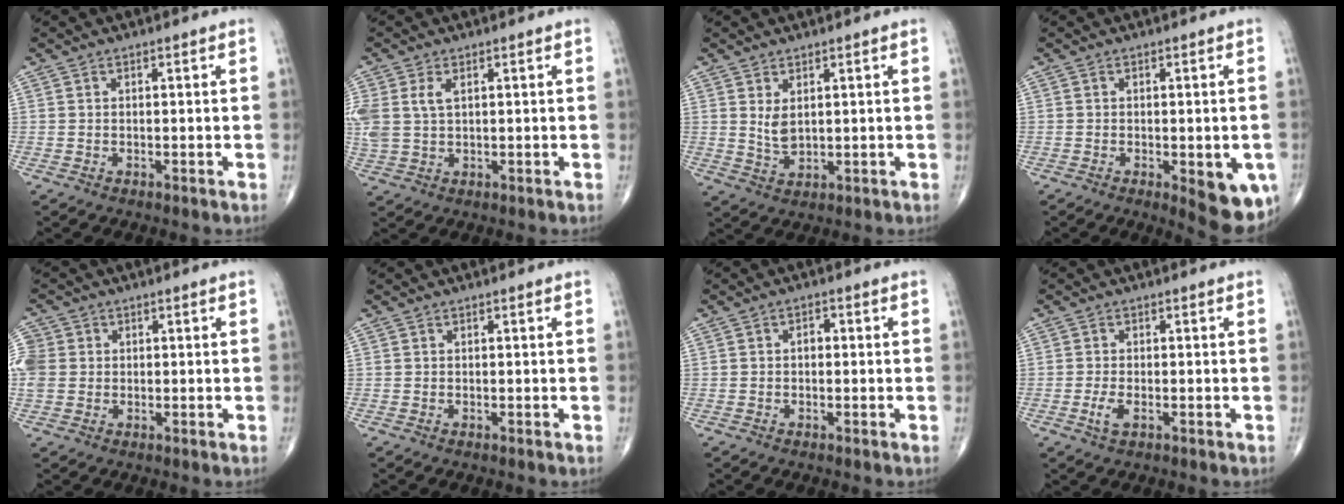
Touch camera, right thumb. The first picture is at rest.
{"total": 6.7, "force": [2.0, 4.0, 5.0], "torque": [-0.127, 0.009, 0.046]}
{"total": 3.5, "force": [1.2, 1.8, 2.8], "torque": [-0.049, -0.015, 0.030]}
{"total": 9.6, "force": [-2.9, 3.5, 8.4], "torque": [-0.086, -0.011, -0.029]}
{"total": 8.5, "force": [1.0, 7.6, 3.8], "torque": [-0.101, 0.019, 0.020]}
{"total": 0.0}
{"total": 1.6, "force": [-0.1, 1.1, 1.2], "torque": [-0.010, 0.006, -0.007]}
{"total": 2.6, "force": [-0.9, 1.2, 2.1], "torque": [-0.050, -0.001, -0.017]}